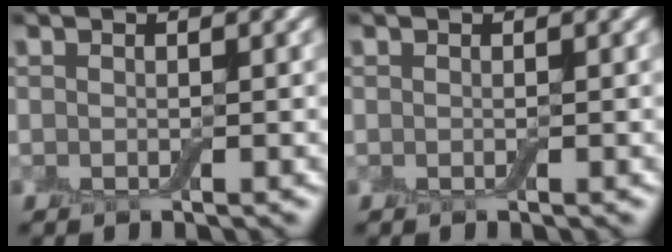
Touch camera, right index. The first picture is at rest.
{"total": 0.0}